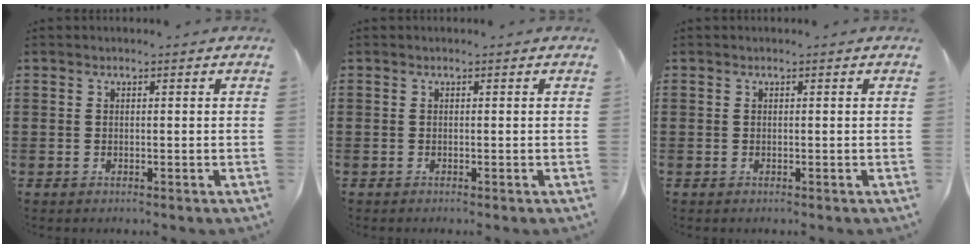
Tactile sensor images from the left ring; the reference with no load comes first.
{"total": 0.0}
{"total": 0.0}